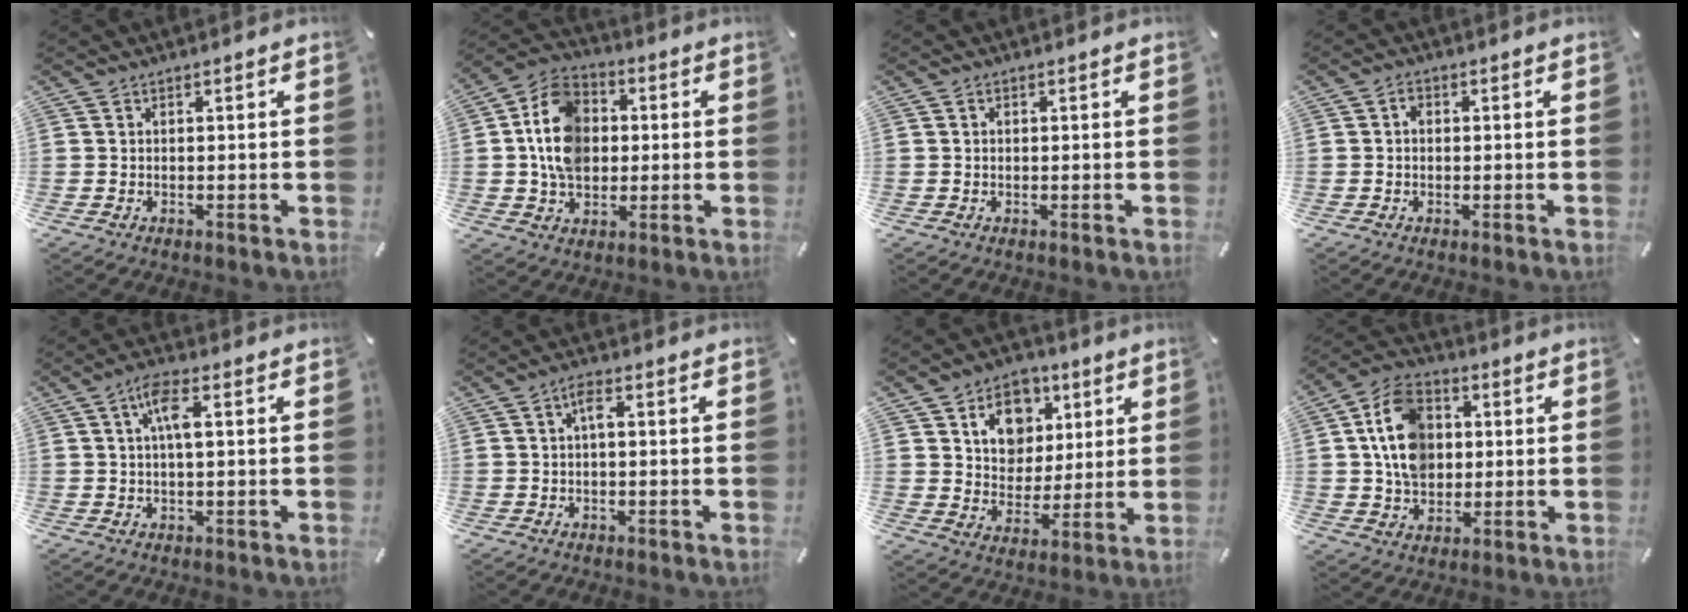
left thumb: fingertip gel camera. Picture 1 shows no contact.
{"total": 12.6, "force": [0.4, 10.2, 7.2], "torque": [-0.146, 0.019, 0.007]}
{"total": 0.7, "force": [0.1, 0.5, 0.4], "torque": [-0.010, 0.004, 0.001]}
{"total": 1.6, "force": [0.0, 1.3, 1.0], "torque": [-0.020, 0.007, -0.001]}
{"total": 5.8, "force": [1.1, 1.8, 5.4], "torque": [-0.099, 0.005, 0.015]}
{"total": 2.8, "force": [0.0, 1.1, 2.6], "torque": [-0.051, 0.011, -0.003]}
{"total": 11.3, "force": [4.8, 9.6, 3.5], "torque": [-0.048, -0.026, 0.087]}
{"total": 12.6, "force": [1.7, 10.2, 7.2], "torque": [-0.136, 0.015, 0.033]}